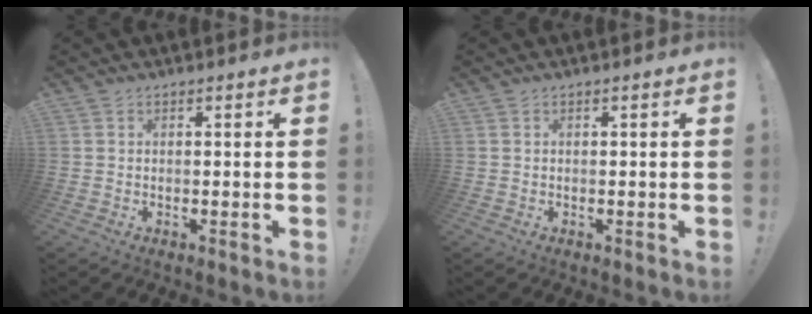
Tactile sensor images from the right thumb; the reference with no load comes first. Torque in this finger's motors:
{"motor_torque": [-0.03, 0.03, 0.01, 0.01, 0.01]}